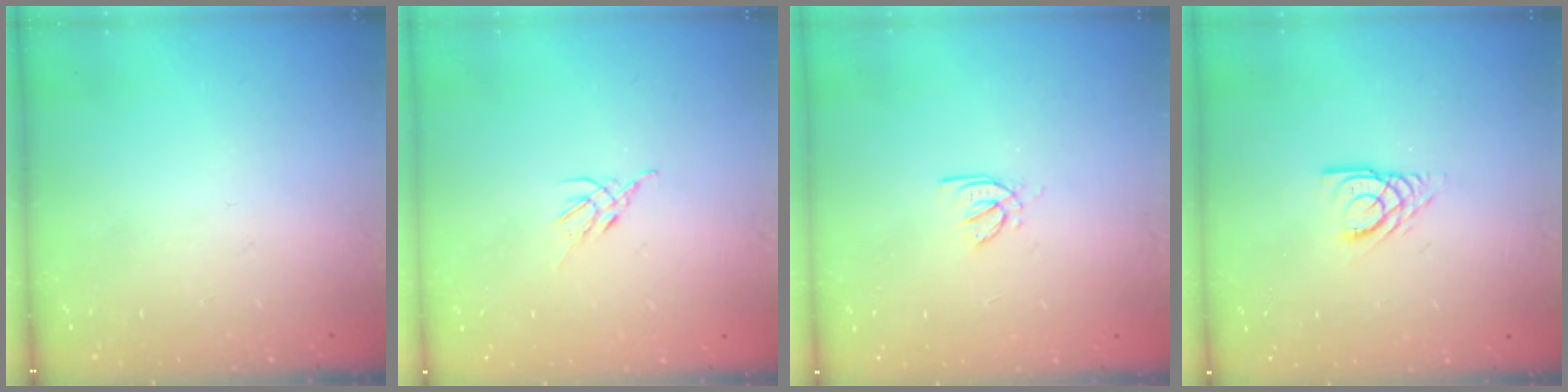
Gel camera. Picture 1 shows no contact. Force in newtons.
{"total": 2.7, "press": 2.6, "slide": 0.7}
{"total": 2.1, "press": 2.1, "slide": 0.6}
{"total": 4.5, "press": 4.4, "slide": 0.4}